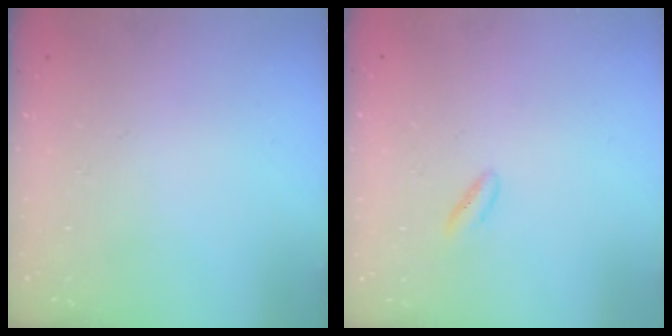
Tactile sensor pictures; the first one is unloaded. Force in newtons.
{"total": 1.7, "press": 1.4, "slide": 0.9}